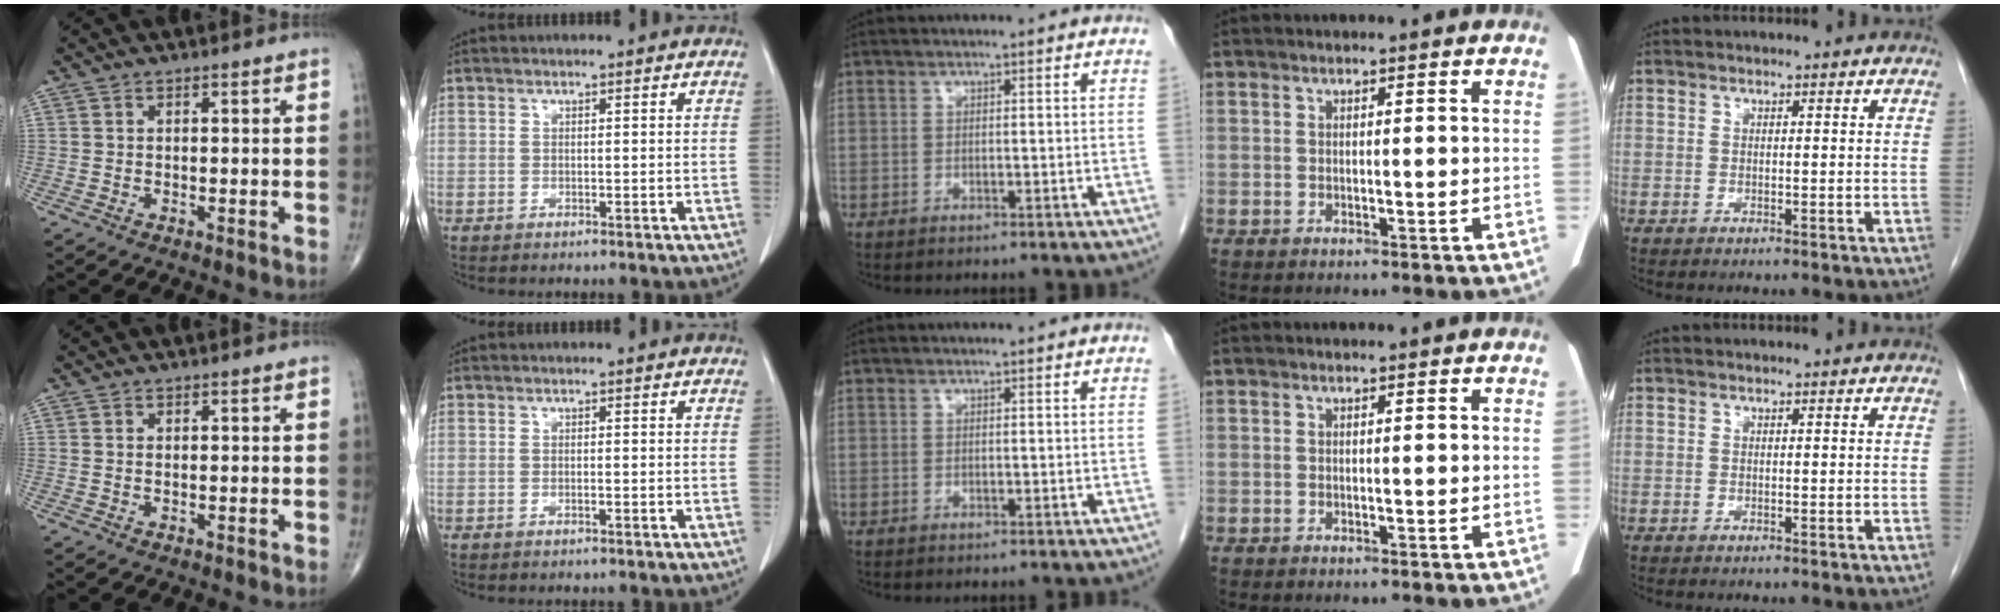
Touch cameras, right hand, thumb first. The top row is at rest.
{}